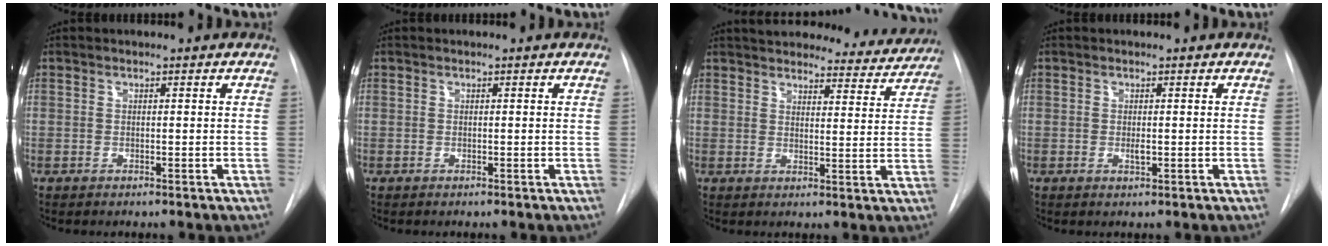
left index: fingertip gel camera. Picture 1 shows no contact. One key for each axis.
{"total": 0.0}
{"total": 18.1, "fx": 17.1, "fy": 4.1, "fz": 4.3, "tx": -0.051, "ty": -0.019, "tz": 0.203}
{"total": 0.8, "fx": -0.1, "fy": 0.3, "fz": 0.8, "tx": -0.014, "ty": -0.003, "tz": -0.001}